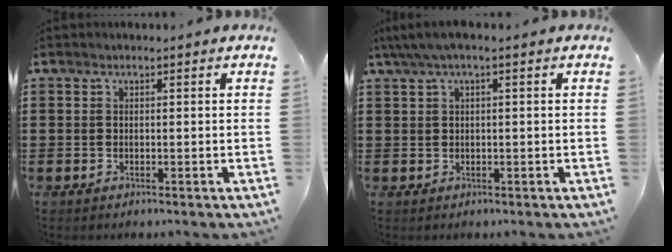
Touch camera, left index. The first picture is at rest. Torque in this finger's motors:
{"motor_torque": [1.11, -1.03, 0.52, 0.13]}